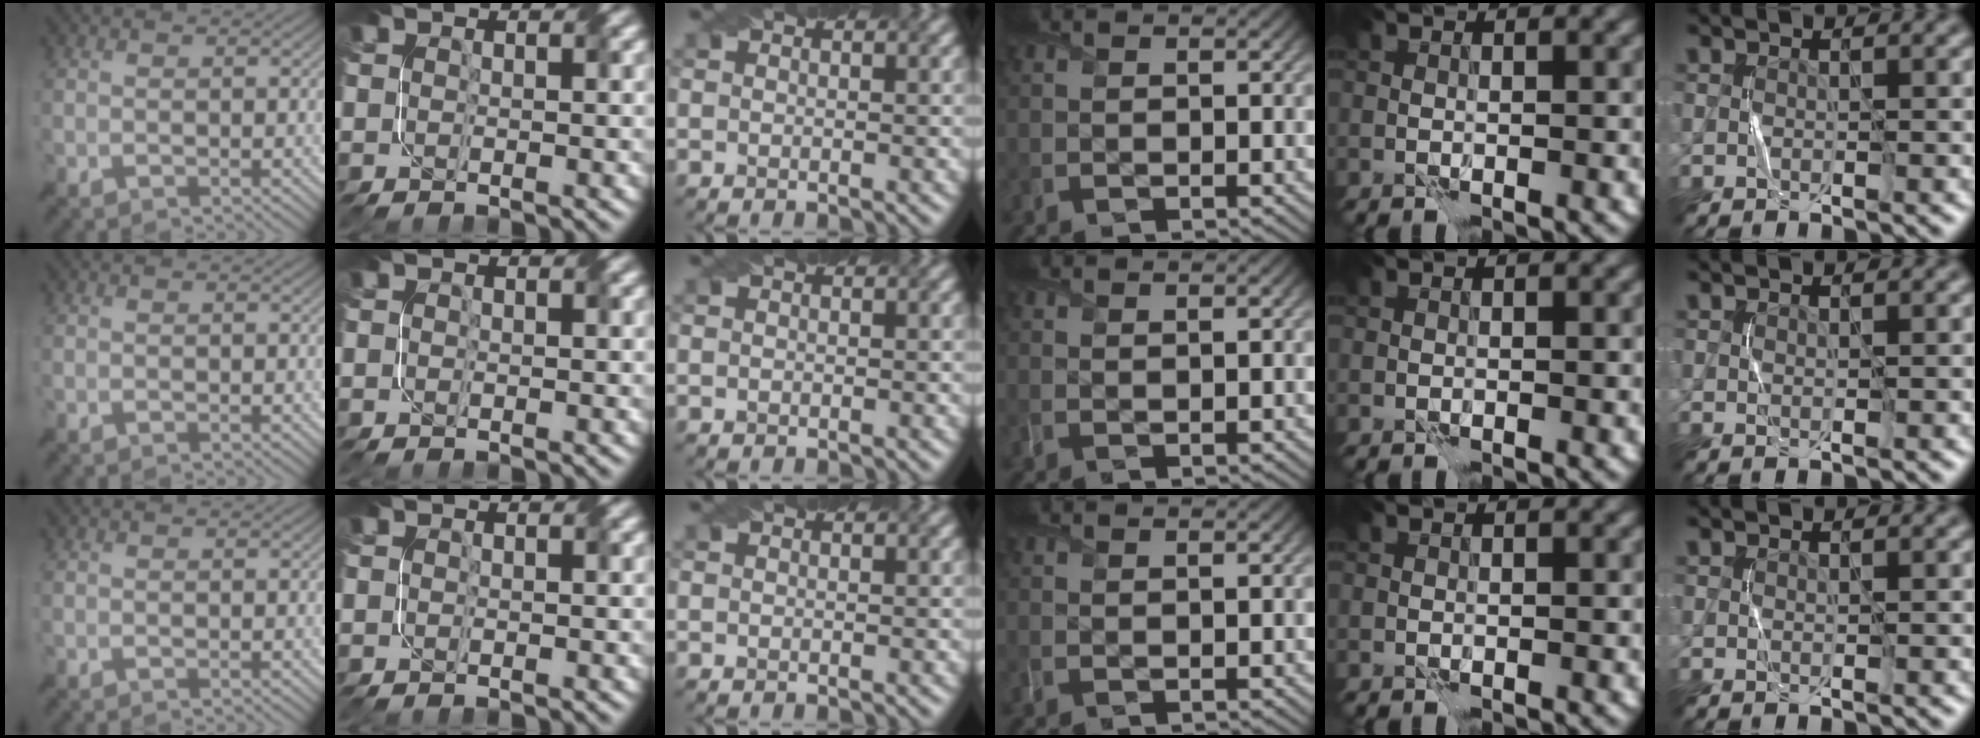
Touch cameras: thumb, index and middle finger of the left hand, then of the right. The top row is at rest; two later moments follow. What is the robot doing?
{"motion": "fold", "object": "file"}